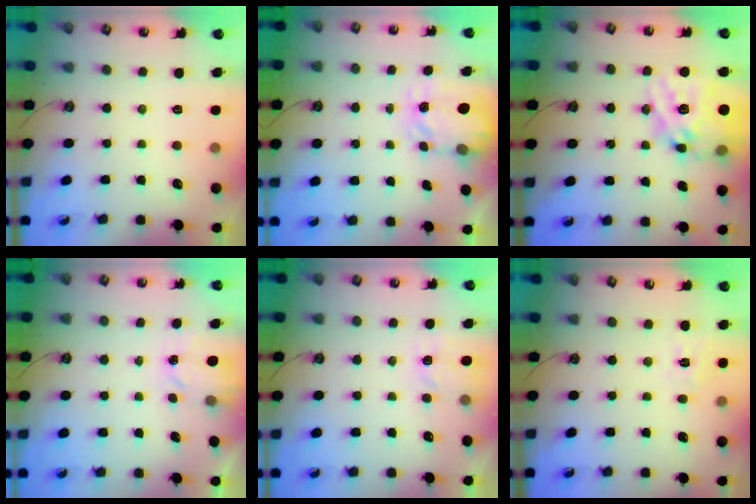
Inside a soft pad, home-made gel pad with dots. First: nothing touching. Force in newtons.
{"total": 3.6, "press": 3.5, "slide": 0.4}
{"total": 20.7, "press": 20.6, "slide": 2.1}
{"total": 2.1, "press": 2.1, "slide": 0.4}
{"total": 3.1, "press": 3.1, "slide": 0.4}
{"total": 3.9, "press": 3.9, "slide": 0.2}